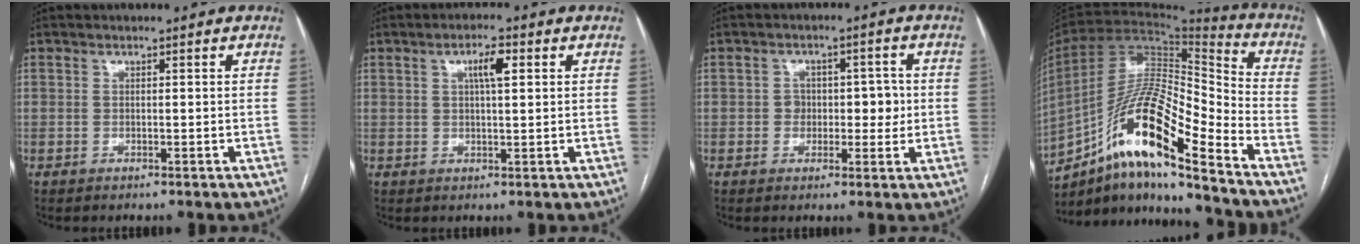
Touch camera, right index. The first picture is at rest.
{"total": 3.9, "force": [1.3, 0.7, 3.5], "torque": [-0.064, 0.006, 0.023]}
{"total": 5.2, "force": [-0.1, 3.6, 3.7], "torque": [-0.035, 0.020, 0.001]}
{"total": 18.6, "force": [-11.5, 2.0, 14.6], "torque": [-0.284, 0.005, -0.205]}